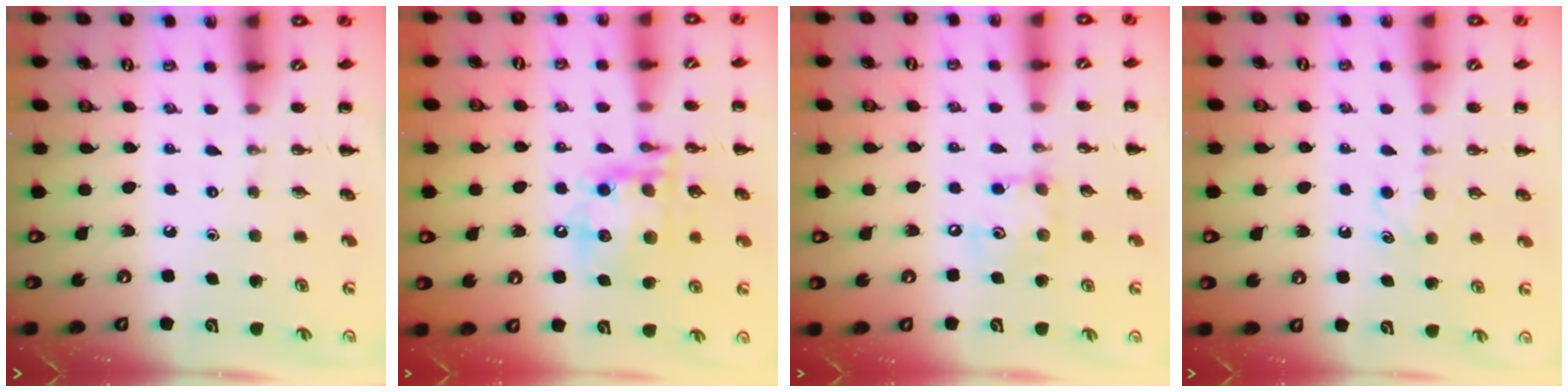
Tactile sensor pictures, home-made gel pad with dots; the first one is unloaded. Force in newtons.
{"total": 15.2, "press": 14.9, "slide": 2.6}
{"total": 7.4, "press": 7.4, "slide": 1.0}
{"total": 4.6, "press": 4.5, "slide": 1.2}